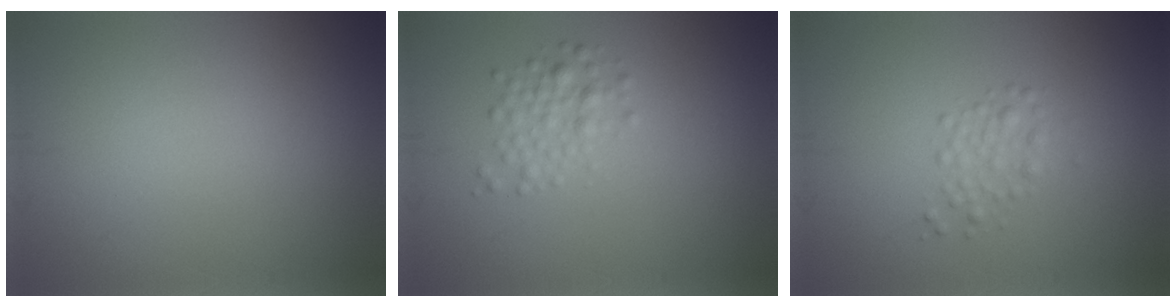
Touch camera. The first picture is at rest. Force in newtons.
{"total": 1.9, "press": 1.9, "slide": 0.1}
{"total": 1.6, "press": 1.6, "slide": 0.0}